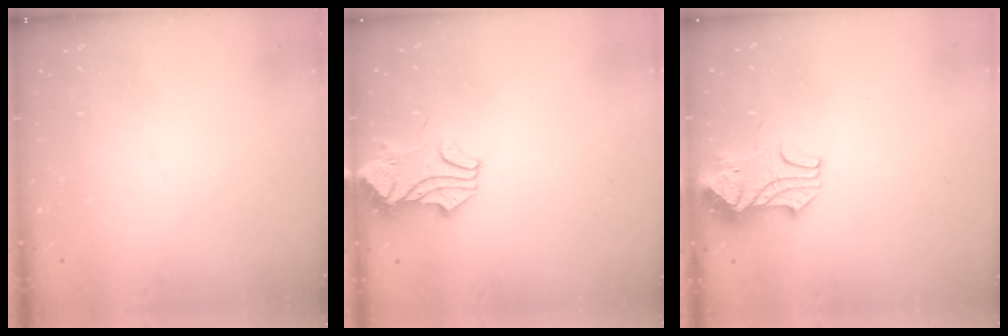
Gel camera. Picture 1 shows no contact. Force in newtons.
{"total": 1.8, "press": 1.7, "slide": 0.5}
{"total": 2.4, "press": 2.2, "slide": 1.0}